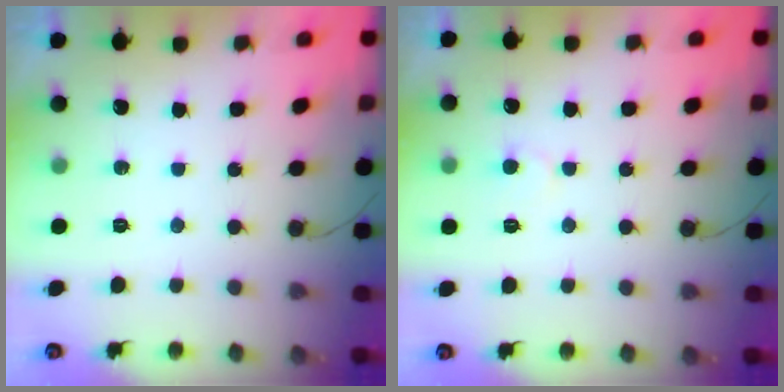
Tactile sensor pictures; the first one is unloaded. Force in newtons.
{"total": 6.1, "press": 6.1, "slide": 0.4}